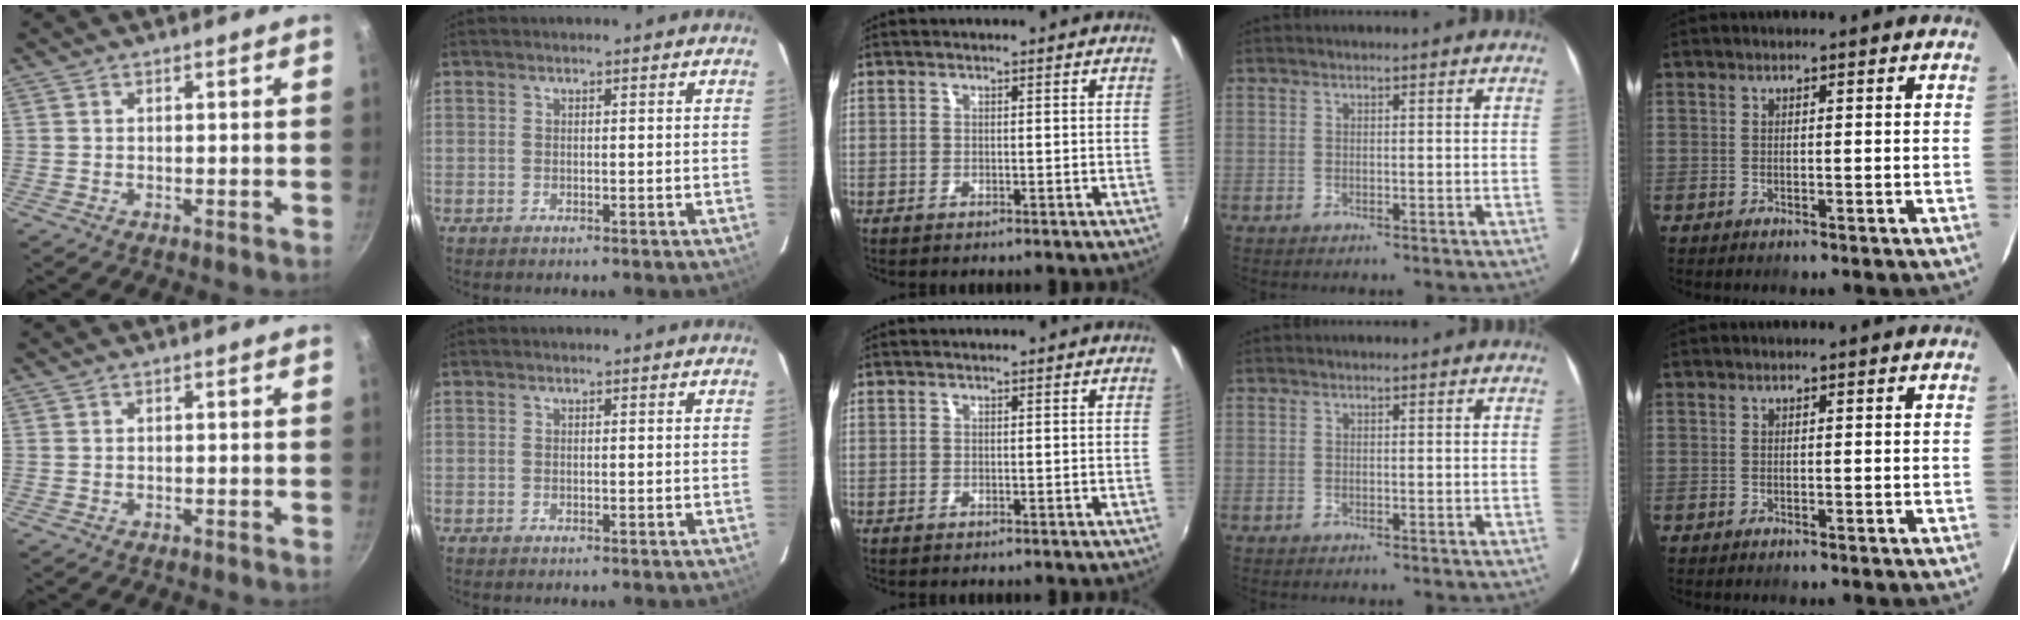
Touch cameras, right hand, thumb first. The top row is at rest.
{}